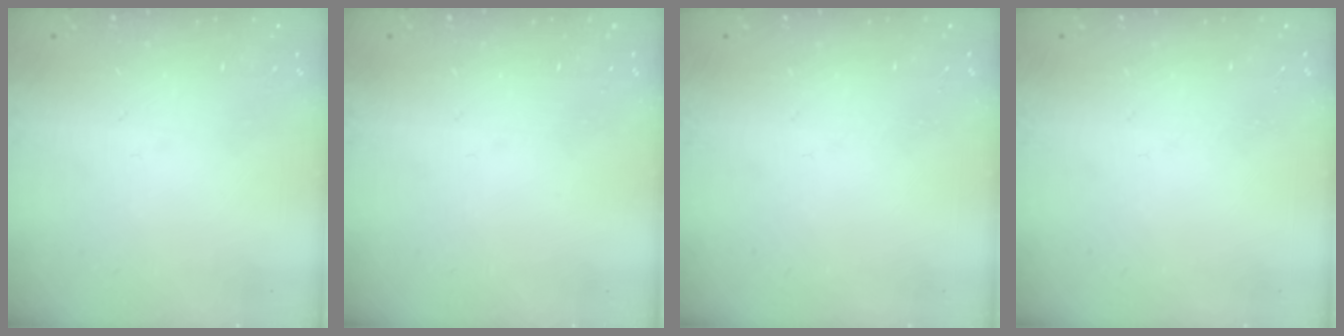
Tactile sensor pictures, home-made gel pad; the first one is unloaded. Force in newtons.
{"total": 0.0}
{"total": 0.0}
{"total": 0.0}